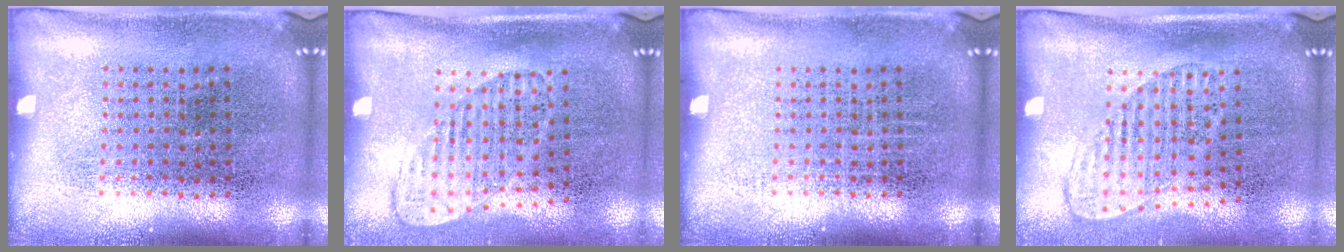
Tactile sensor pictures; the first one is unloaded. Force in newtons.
{"total": 1.4, "press": 1.1, "slide": 0.9}
{"total": 0.0}
{"total": 1.4, "press": 1.2, "slide": 0.8}